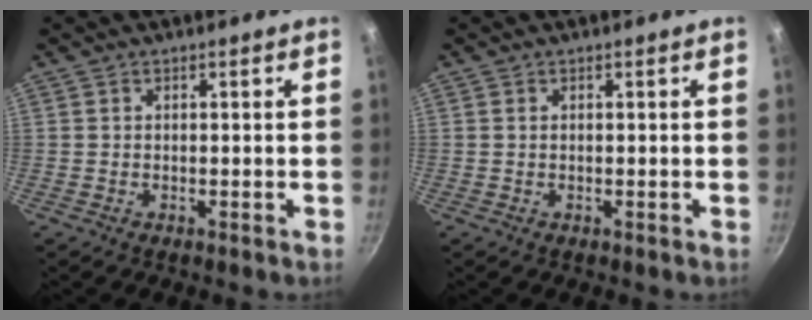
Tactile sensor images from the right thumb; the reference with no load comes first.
{"total": 0.0}